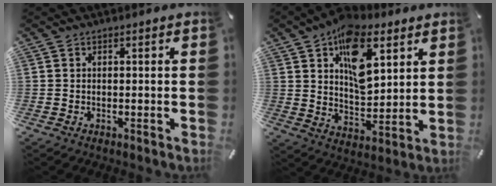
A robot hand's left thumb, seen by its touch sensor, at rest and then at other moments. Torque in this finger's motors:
{"motor_torque": [1.74, 2.43, 1.81, -0.97, 0.45]}